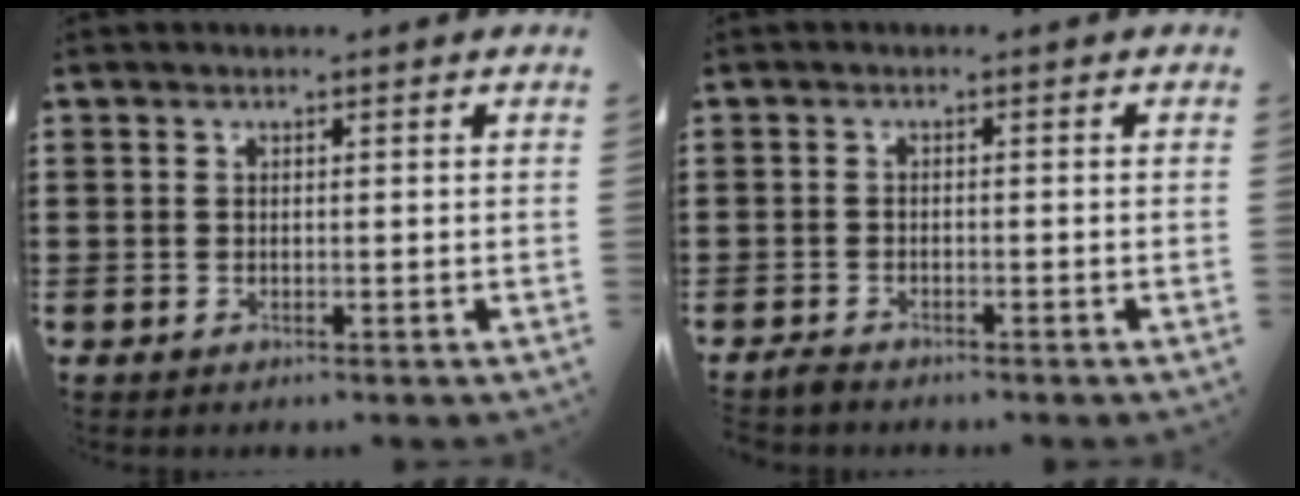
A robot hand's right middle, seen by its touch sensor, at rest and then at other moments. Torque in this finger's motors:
{"motor_torque": [0.86, 0.40, 0.08, 0.11]}